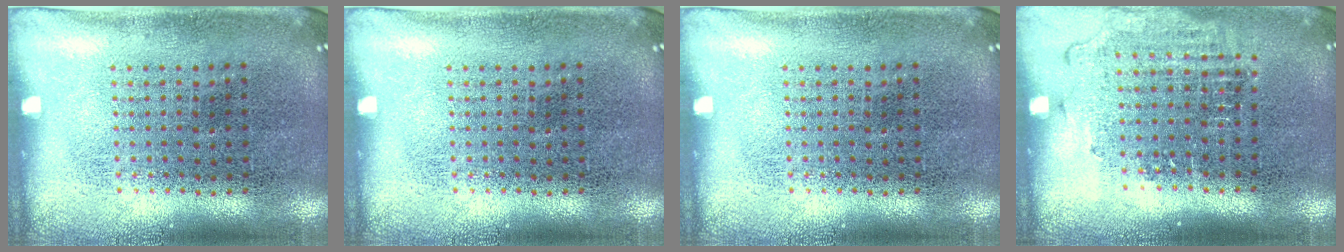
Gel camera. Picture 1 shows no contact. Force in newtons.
{"total": 0.0}
{"total": 0.0}
{"total": 1.3, "press": 1.1, "slide": 0.6}